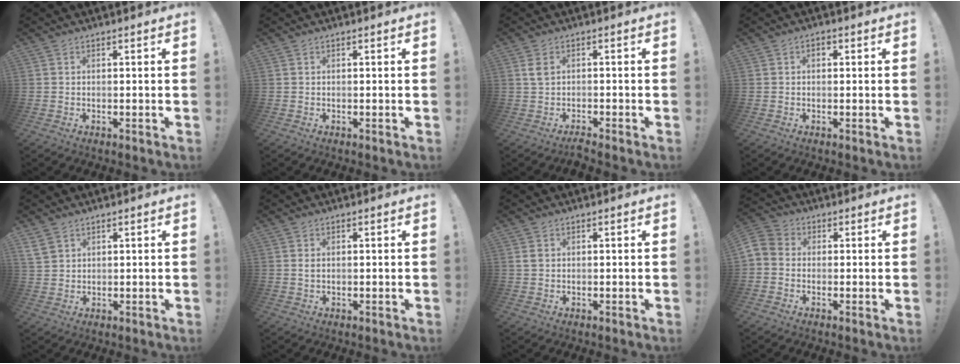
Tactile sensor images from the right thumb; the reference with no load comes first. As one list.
[{"total": 0.0}, {"total": 2.8, "force": [-0.8, 1.1, 2.4], "torque": [-0.057, 0.006, -0.019]}, {"total": 1.4, "force": [0.0, 1.1, 0.9], "torque": [-0.013, 0.004, -0.002]}, {"total": 4.3, "force": [2.9, 2.7, 1.7], "torque": [-0.028, -0.010, 0.056]}, {"total": 1.0, "force": [0.3, 0.6, 0.7], "torque": [-0.008, 0.000, 0.003]}, {"total": 1.7, "force": [0.4, 1.3, 0.9], "torque": [-0.014, 0.003, 0.007]}, {"total": 4.3, "force": [-0.9, 3.7, 2.0], "torque": [-0.055, 0.012, -0.015]}]